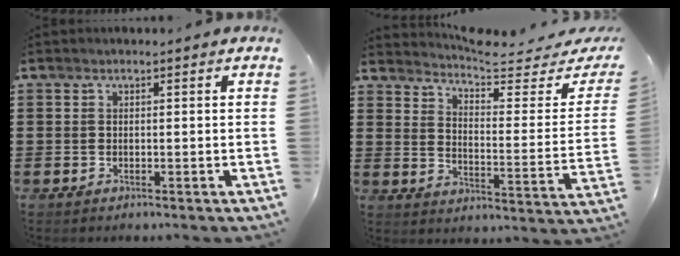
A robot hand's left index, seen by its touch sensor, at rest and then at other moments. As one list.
[{"total": 5.1, "force": [4.8, 0.4, 1.8], "torque": [-0.047, -0.043, 0.075]}]